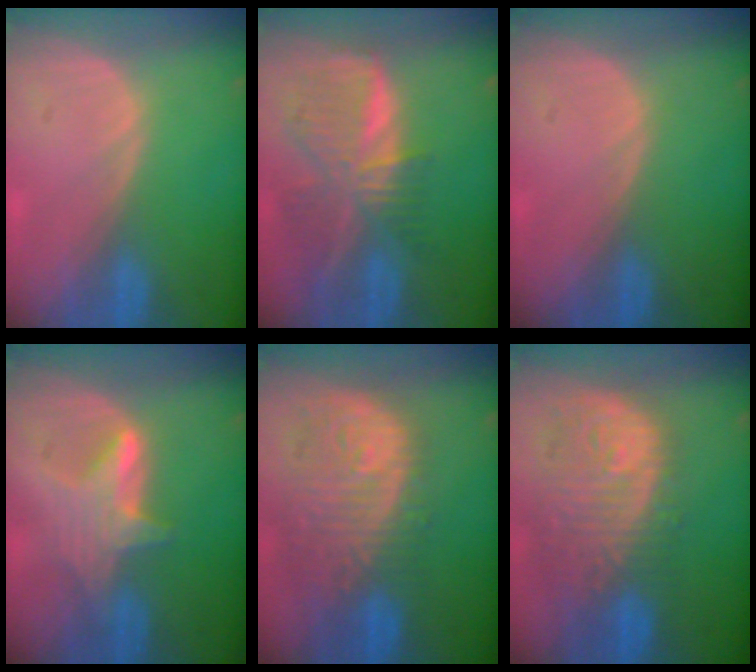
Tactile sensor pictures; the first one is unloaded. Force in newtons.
{"total": 9.1, "press": 8.0, "slide": 4.5}
{"total": 0.0}
{"total": 5.1, "press": 5.1, "slide": 0.5}
{"total": 11.9, "press": 10.5, "slide": 5.6}
{"total": 11.9, "press": 10.5, "slide": 5.6}